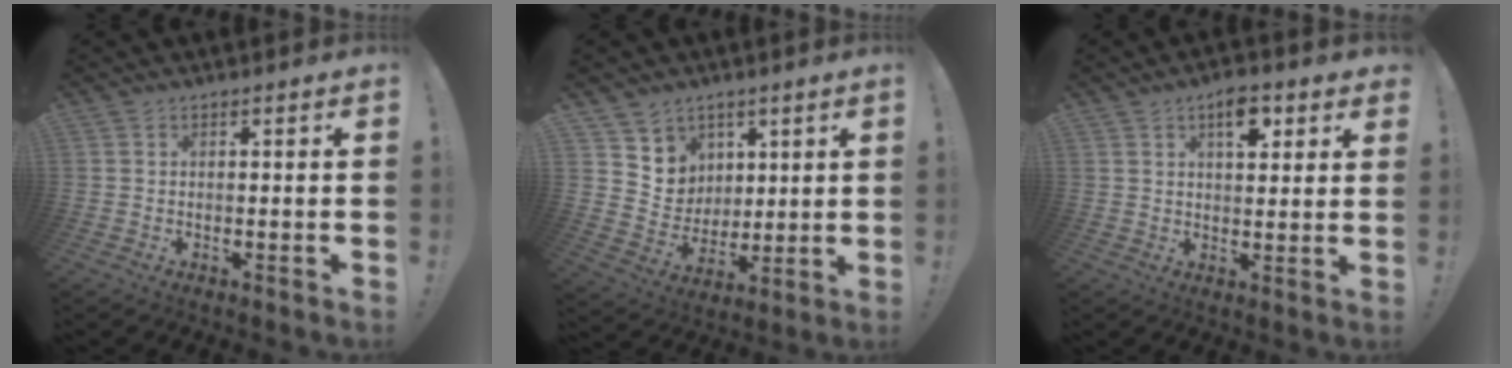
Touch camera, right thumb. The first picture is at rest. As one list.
[{"total": 7.6, "force": [4.6, 6.0, -0.6], "torque": [0.002, -0.052, 0.095]}, {"total": 7.7, "force": [3.9, 3.9, 5.4], "torque": [-0.057, -0.016, 0.062]}]